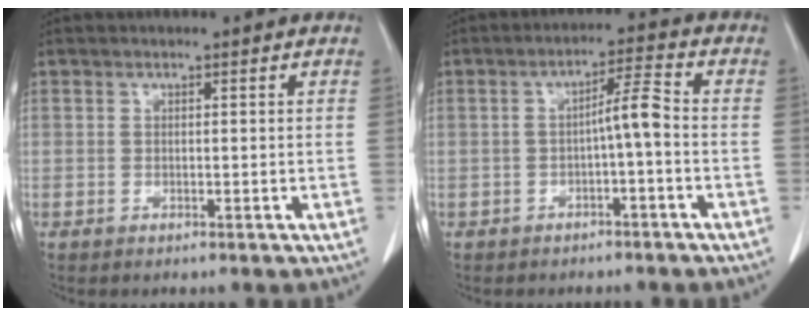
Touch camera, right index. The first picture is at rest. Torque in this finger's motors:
{"motor_torque": [0.56, -0.25, 0.24, 0.09]}